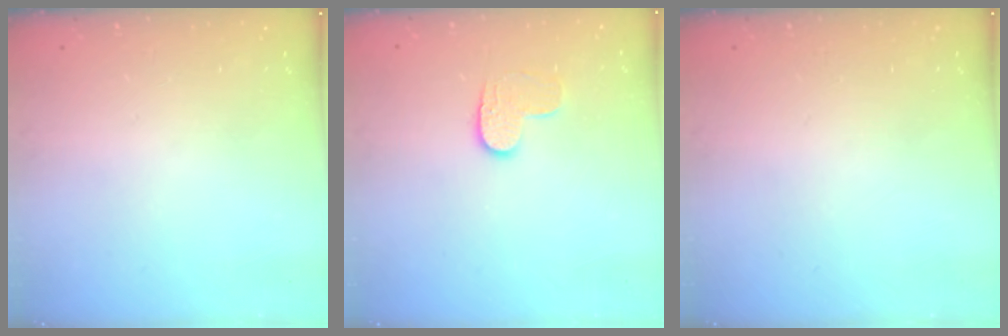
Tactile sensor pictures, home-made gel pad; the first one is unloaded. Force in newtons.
{"total": 5.7, "press": 5.7, "slide": 0.3}
{"total": 0.0}